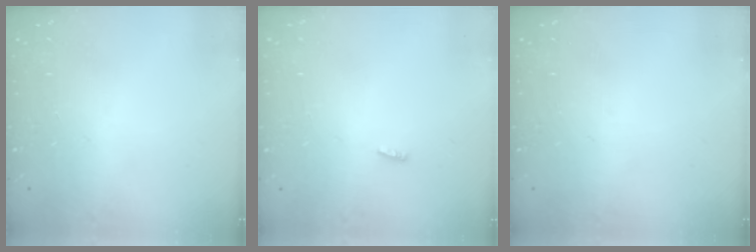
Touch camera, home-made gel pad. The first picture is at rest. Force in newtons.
{"total": 2.3, "press": 2.1, "slide": 0.8}
{"total": 0.0}